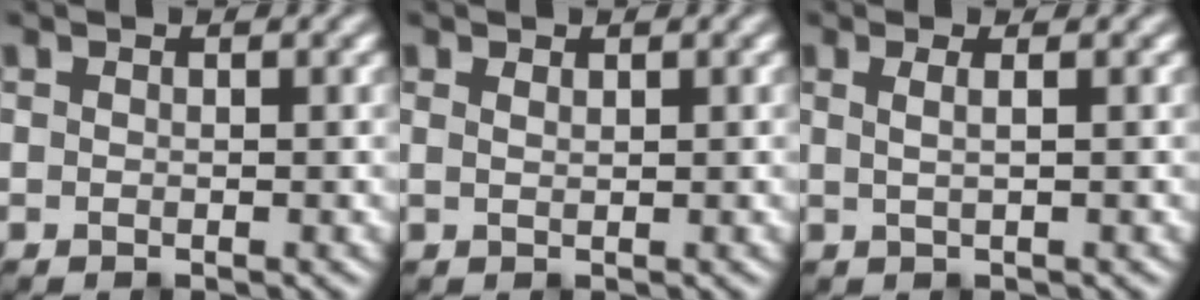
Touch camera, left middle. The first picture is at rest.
{"total": 0.8, "force": [0.7, 0.2, 0.2], "torque": [-0.002, -0.005, 0.008]}
{"total": 2.8, "force": [1.3, 1.5, 2.0], "torque": [-0.013, 0.013, -0.012]}